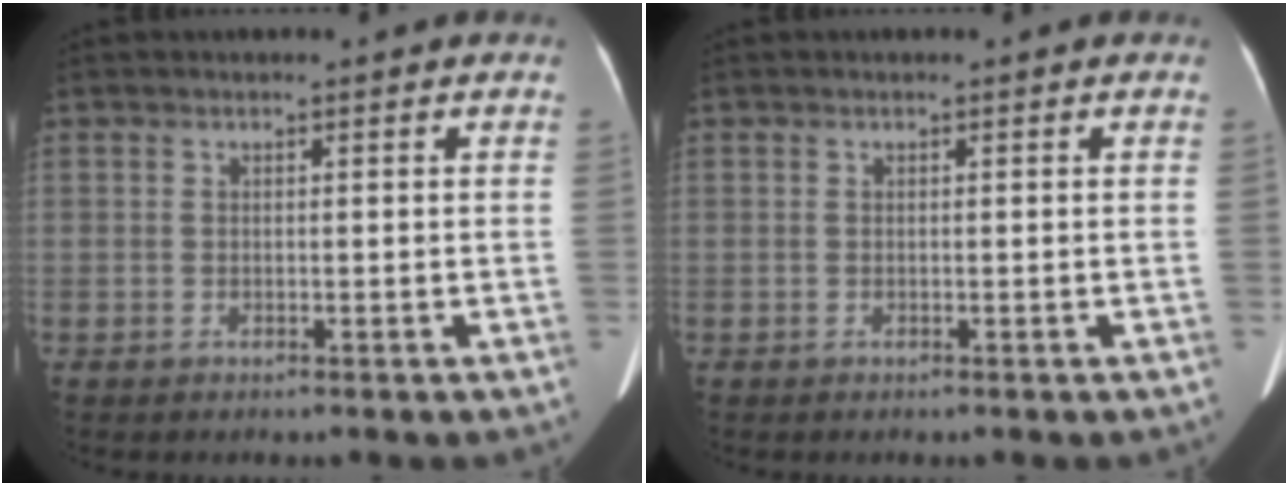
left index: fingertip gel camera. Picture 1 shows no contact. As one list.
[{"total": 0.0}]